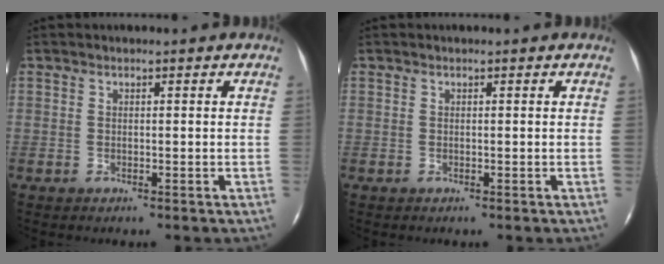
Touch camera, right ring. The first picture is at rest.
{"total": 0.0}